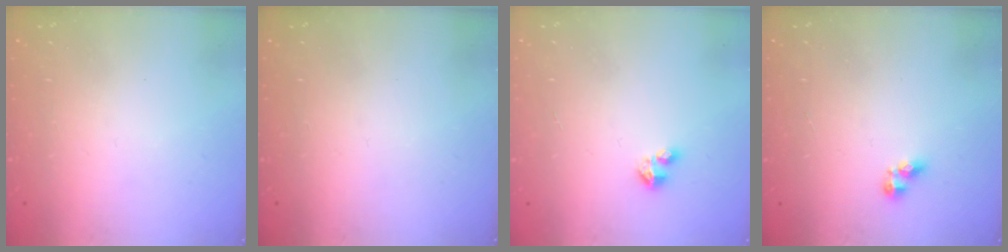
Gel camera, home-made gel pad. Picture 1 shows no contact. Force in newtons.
{"total": 0.0}
{"total": 2.1, "press": 2.1, "slide": 0.2}
{"total": 3.4, "press": 3.4, "slide": 0.5}